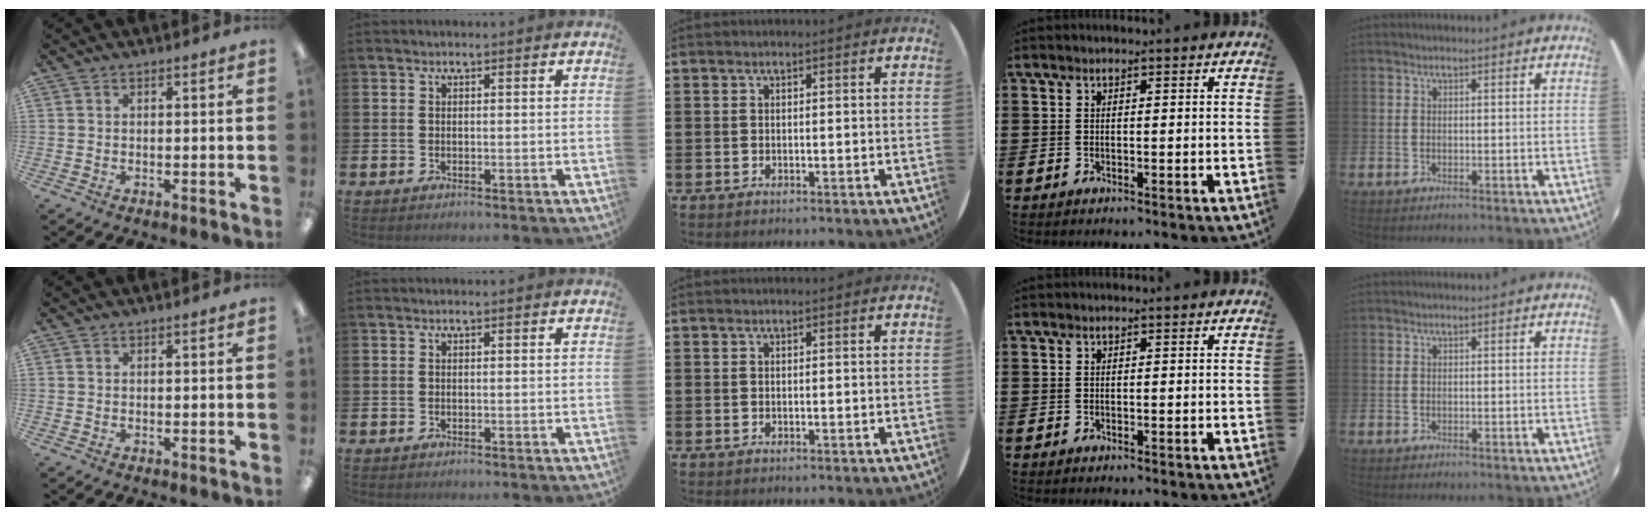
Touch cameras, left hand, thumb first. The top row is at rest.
{}